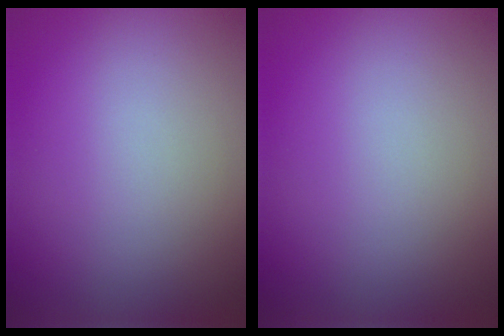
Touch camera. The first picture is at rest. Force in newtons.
{"total": 0.0}